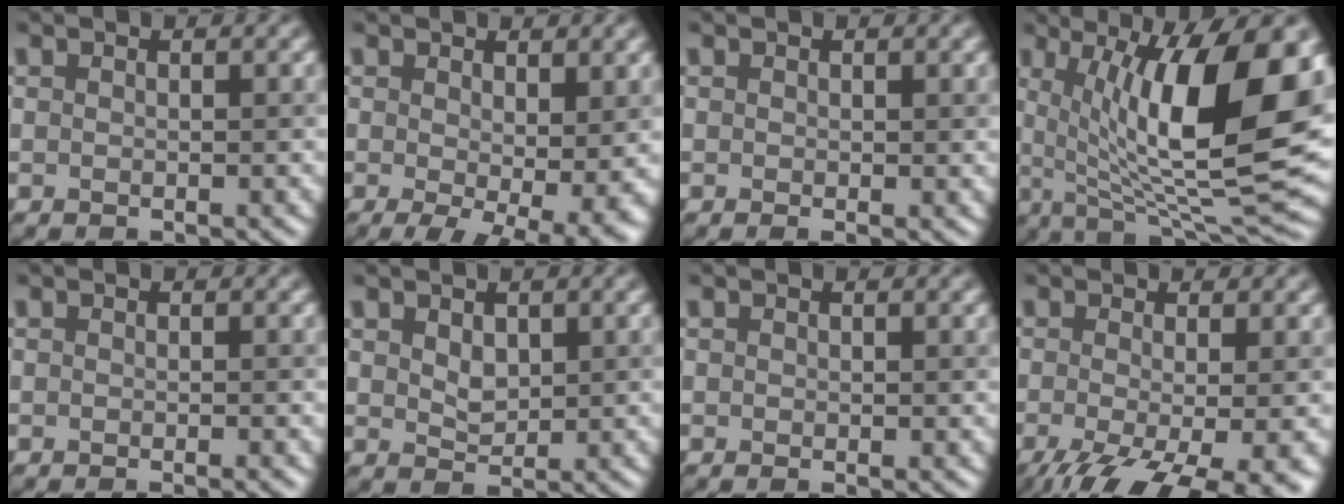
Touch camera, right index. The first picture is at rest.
{"total": 6.0, "force": [-0.9, 1.9, 5.6], "torque": [-0.092, -0.022, 0.000]}
{"total": 0.0}
{"total": 13.9, "force": [2.3, 4.1, 13.1], "torque": [-0.192, -0.010, 0.041]}
{"total": 0.9, "force": [-0.3, 0.6, 0.7], "torque": [0.003, -0.008, -0.014]}
{"total": 1.2, "force": [0.7, 0.9, 0.5], "torque": [-0.015, -0.005, 0.023]}
{"total": 0.0}
{"total": 9.9, "force": [-4.6, 3.2, 8.1], "torque": [-0.135, -0.028, -0.067]}